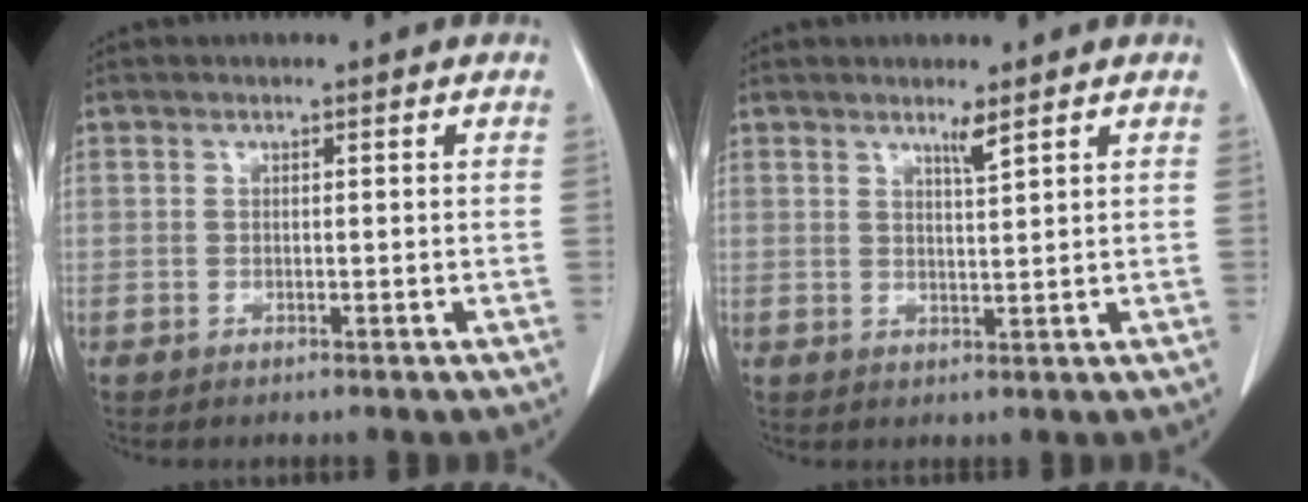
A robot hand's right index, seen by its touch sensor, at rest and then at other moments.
{"total": 2.1, "force": [1.6, -0.3, 1.4], "torque": [-0.025, -0.009, 0.031]}